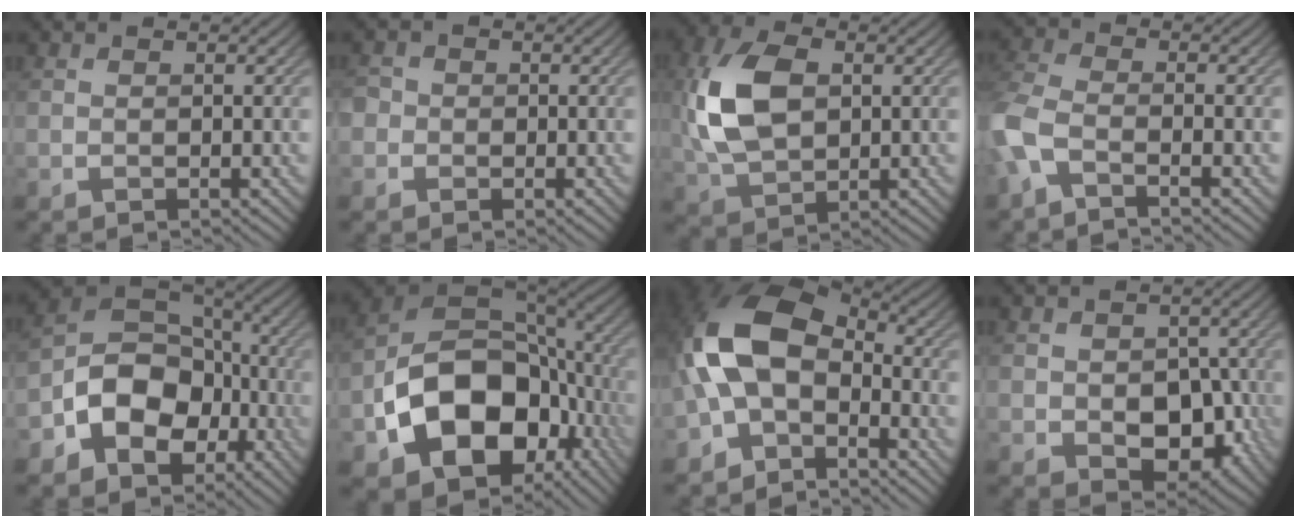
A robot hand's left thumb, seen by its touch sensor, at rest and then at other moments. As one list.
[{"total": 2.4, "force": [-0.3, 2.4, 0.4], "torque": [-0.005, 0.006, -0.026]}, {"total": 10.5, "force": [1.3, 6.5, 8.2], "torque": [-0.205, 0.009, 0.020]}, {"total": 6.0, "force": [-3.1, 2.4, 4.4], "torque": [-0.116, -0.008, -0.082]}, {"total": 11.1, "force": [-4.0, 8.0, 6.6], "torque": [-0.127, -0.006, -0.089]}, {"total": 17.7, "force": [-5.2, 12.4, 11.6], "torque": [-0.222, -0.035, -0.085]}, {"total": 12.1, "force": [-2.5, 7.4, 9.3], "torque": [-0.202, 0.012, -0.067]}, {"total": 7.3, "force": [-1.7, 5.2, 4.8], "torque": [-0.076, -0.021, -0.022]}]